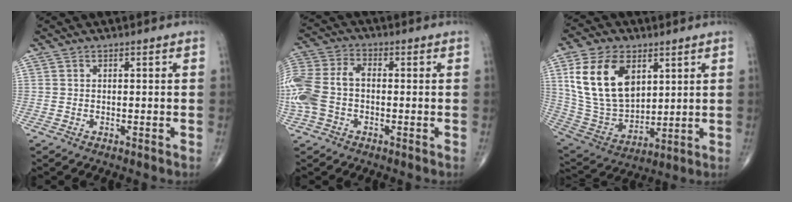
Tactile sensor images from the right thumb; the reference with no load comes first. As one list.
[{"total": 13.5, "force": [-1.9, 9.1, 9.8], "torque": [-0.247, 0.029, -0.039]}, {"total": 18.5, "force": [6.6, 11.7, 12.7], "torque": [-0.217, -0.025, 0.139]}]